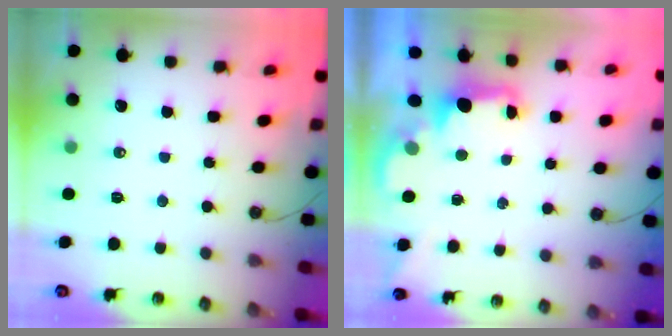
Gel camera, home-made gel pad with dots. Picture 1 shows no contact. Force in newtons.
{"total": 2.3, "press": 2.2, "slide": 0.7}